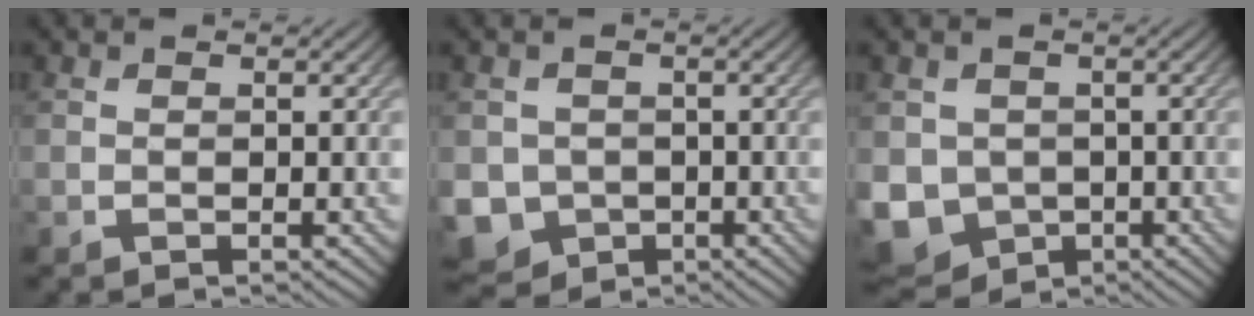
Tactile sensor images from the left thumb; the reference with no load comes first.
{"total": 5.9, "force": [-1.7, 5.3, 2.0], "torque": [-0.055, -0.026, -0.037]}
{"total": 7.3, "force": [-1.4, 6.4, 3.3], "torque": [-0.089, -0.029, -0.028]}